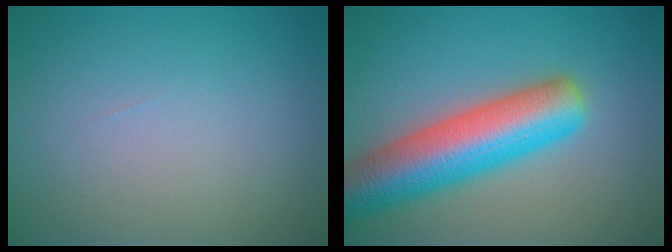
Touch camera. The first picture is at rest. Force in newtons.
{"total": 9.1, "press": 9.1, "slide": 0.6}